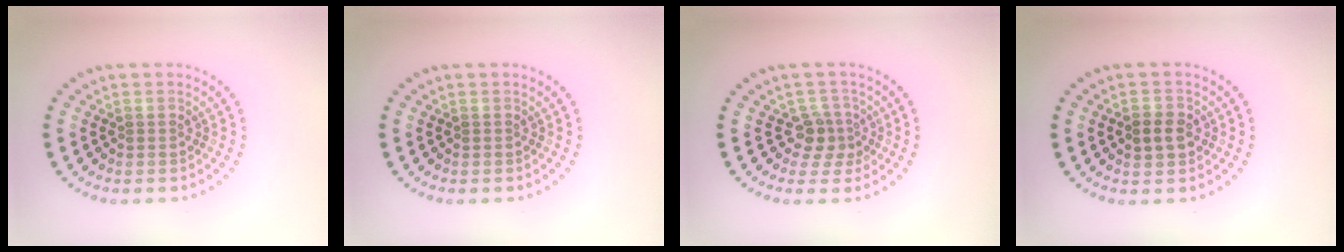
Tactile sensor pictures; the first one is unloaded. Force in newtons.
{"total": 0.0}
{"total": 2.3, "press": 1.8, "slide": 1.5}
{"total": 2.5, "press": 2.5, "slide": 0.5}